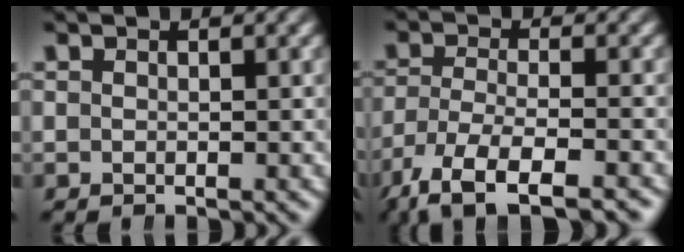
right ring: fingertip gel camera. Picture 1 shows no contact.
{"total": 9.5, "force": [-6.3, 4.6, 5.5], "torque": [-0.118, -0.061, -0.071]}